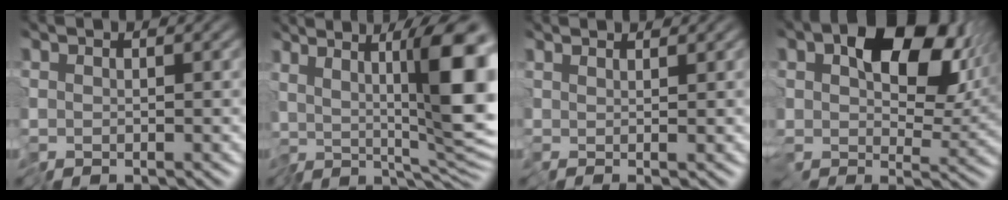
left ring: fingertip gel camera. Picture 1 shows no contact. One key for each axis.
{"total": 11.0, "fx": 2.4, "fy": 3.4, "fz": 10.1, "tx": -0.169, "ty": -0.002, "tz": 0.037}
{"total": 1.2, "fx": 1.1, "fy": -0.6, "fz": 0.2, "tx": -0.005, "ty": 0.004, "tz": 0.018}
{"total": 11.8, "fx": 4.0, "fy": 7.1, "fz": 8.6, "tx": -0.144, "ty": -0.009, "tz": 0.075}